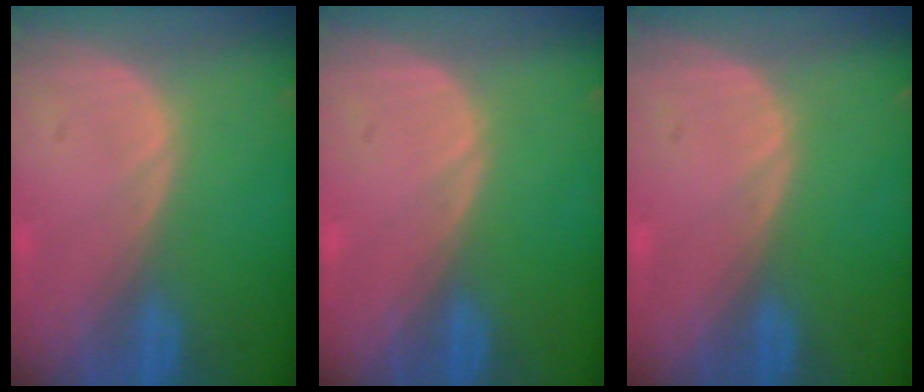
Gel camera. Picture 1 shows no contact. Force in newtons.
{"total": 0.0}
{"total": 0.0}